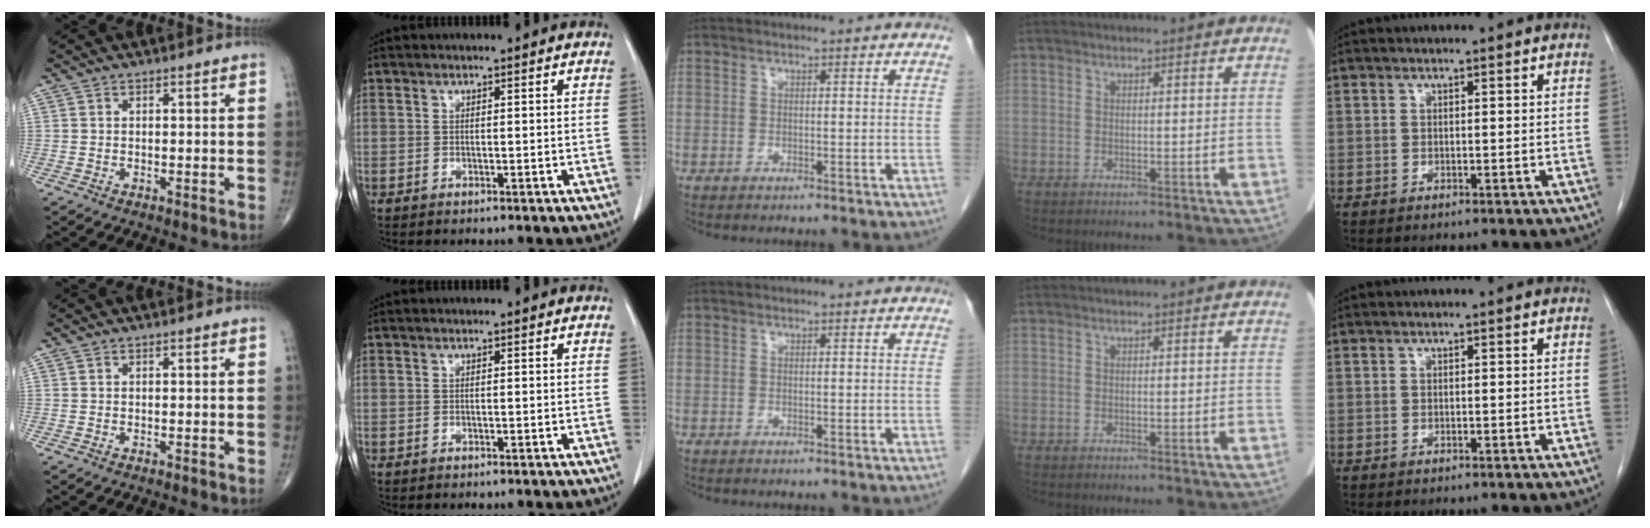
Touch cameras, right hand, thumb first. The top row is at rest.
{}